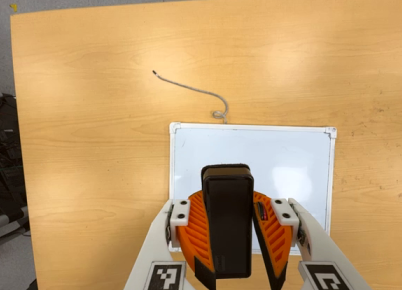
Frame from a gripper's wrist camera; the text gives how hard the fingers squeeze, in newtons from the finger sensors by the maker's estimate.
{"total": 11.3, "left": 10.2, "right": 12.4}